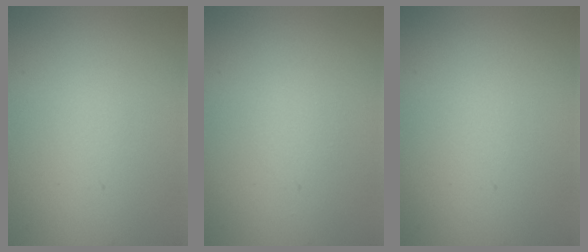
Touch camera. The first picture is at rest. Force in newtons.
{"total": 0.5, "press": 0.5, "slide": 0.1}
{"total": 0.0}